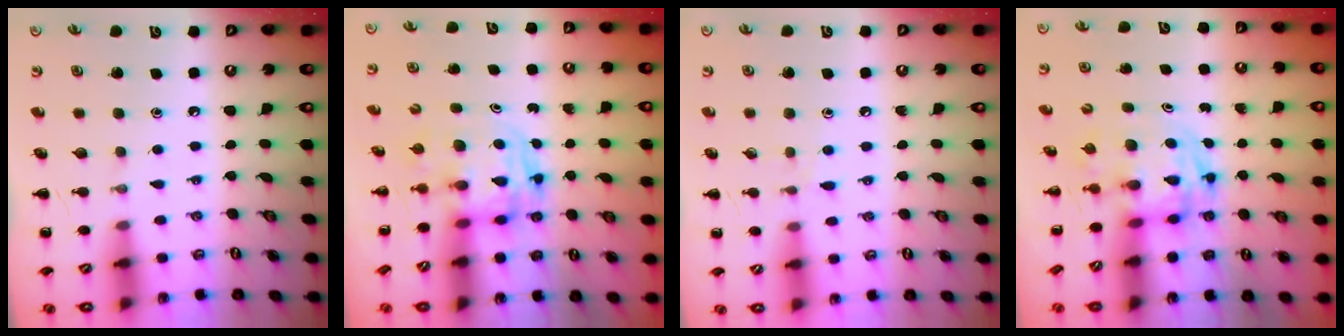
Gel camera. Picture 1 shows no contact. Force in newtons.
{"total": 2.6, "press": 2.6, "slide": 0.2}
{"total": 5.4, "press": 4.9, "slide": 2.4}
{"total": 2.8, "press": 2.7, "slide": 0.5}